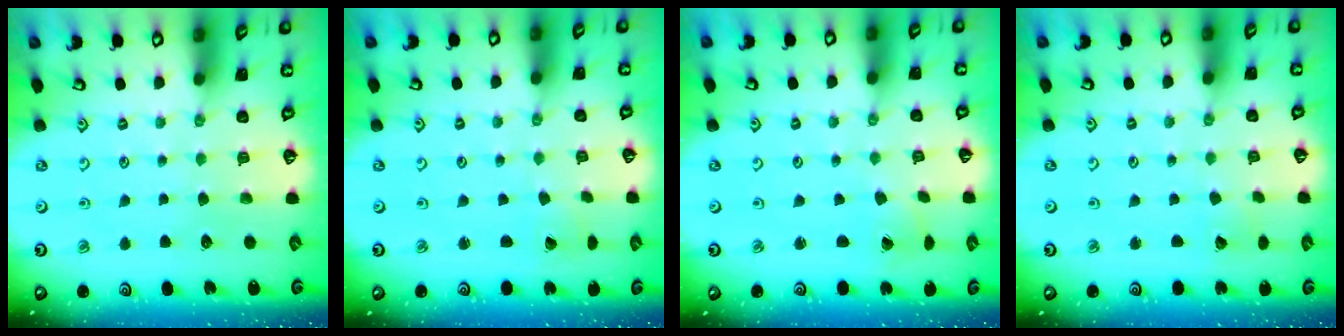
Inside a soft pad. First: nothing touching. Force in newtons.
{"total": 2.6, "press": 2.6, "slide": 0.2}
{"total": 1.2, "press": 1.2, "slide": 0.1}
{"total": 2.8, "press": 2.8, "slide": 0.3}